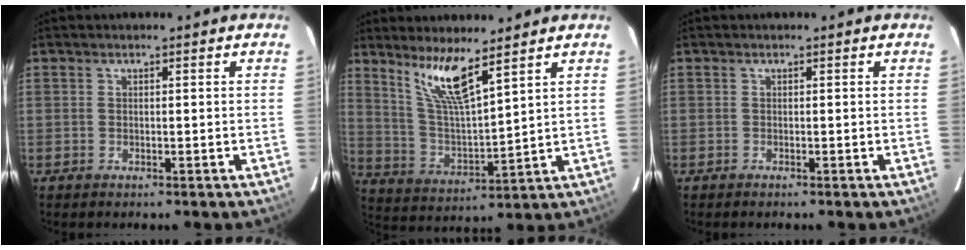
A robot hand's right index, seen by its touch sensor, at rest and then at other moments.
{"total": 10.1, "force": [7.2, 0.9, 7.1], "torque": [-0.131, -0.006, 0.152]}
{"total": 0.0}